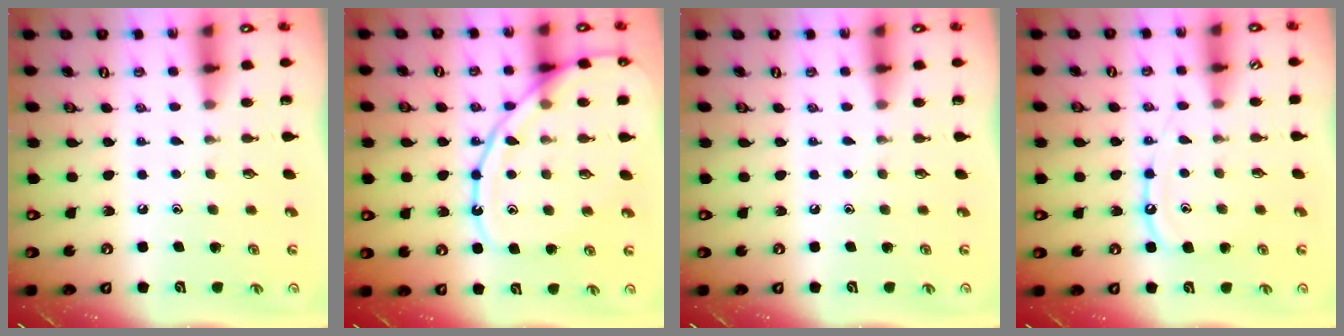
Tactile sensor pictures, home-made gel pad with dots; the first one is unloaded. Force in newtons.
{"total": 13.4, "press": 13.3, "slide": 1.3}
{"total": 0.0}
{"total": 9.2, "press": 9.2, "slide": 0.8}